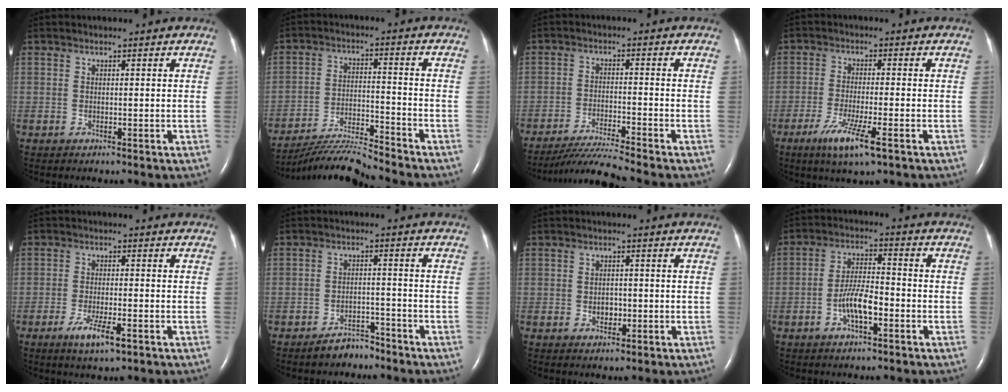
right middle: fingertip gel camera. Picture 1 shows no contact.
{"total": 9.1, "force": [-8.8, -2.0, 1.1], "torque": [-0.023, -0.001, -0.162]}
{"total": 6.8, "force": [-6.1, -2.2, 1.9], "torque": [-0.037, -0.024, -0.114]}
{"total": 6.9, "force": [-3.8, 0.3, 5.8], "torque": [-0.116, -0.018, -0.066]}
{"total": 5.0, "force": [-2.7, 0.8, 4.2], "torque": [-0.085, -0.008, -0.046]}
{"total": 3.7, "force": [-3.3, 1.5, 0.9], "torque": [-0.019, 0.003, -0.052]}
{"total": 1.9, "force": [-0.5, 1.4, 1.2], "torque": [-0.019, 0.003, -0.004]}
{"total": 6.4, "force": [-2.4, 1.9, 5.6], "torque": [-0.112, 0.010, -0.046]}